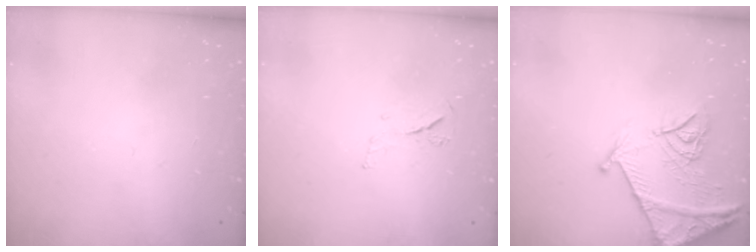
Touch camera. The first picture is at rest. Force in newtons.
{"total": 4.7, "press": 4.6, "slide": 0.8}
{"total": 13.6, "press": 13.6, "slide": 1.5}